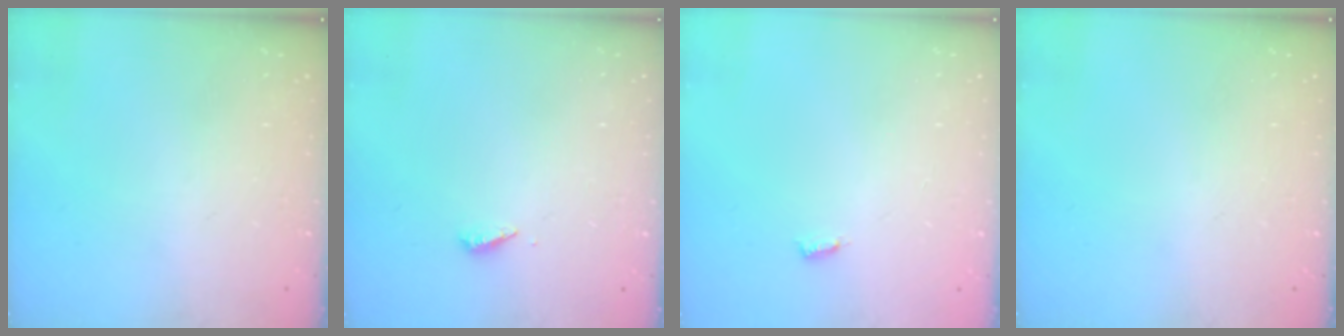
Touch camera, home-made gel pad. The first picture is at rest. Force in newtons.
{"total": 2.8, "press": 2.8, "slide": 0.2}
{"total": 3.1, "press": 3.1, "slide": 0.2}
{"total": 0.0}